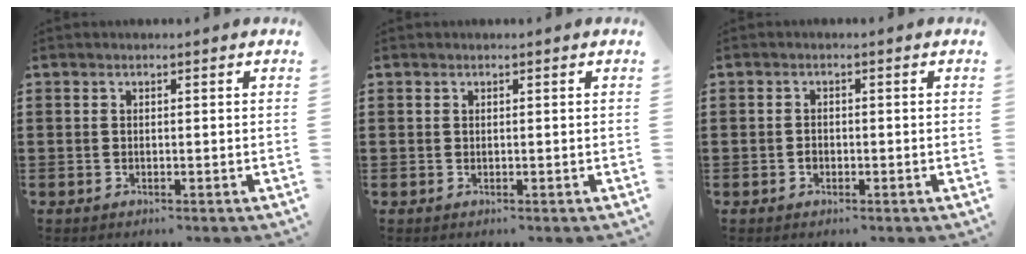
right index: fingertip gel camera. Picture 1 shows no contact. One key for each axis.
{"total": 0.0}
{"total": 0.9, "fx": -0.4, "fy": 0.7, "fz": 0.5, "tx": -0.011, "ty": 0.002, "tz": -0.008}